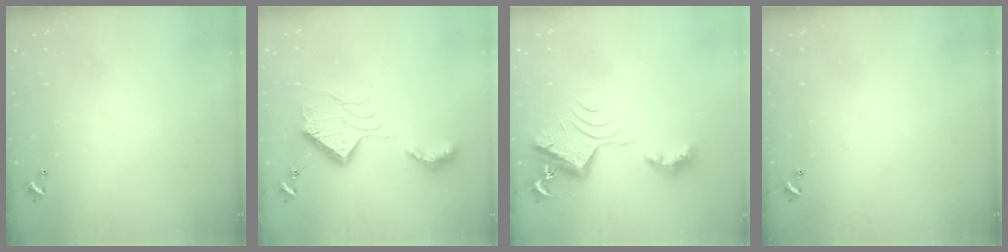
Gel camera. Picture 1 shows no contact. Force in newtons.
{"total": 13.3, "press": 13.3, "slide": 0.4}
{"total": 7.2, "press": 7.1, "slide": 0.9}
{"total": 0.0}